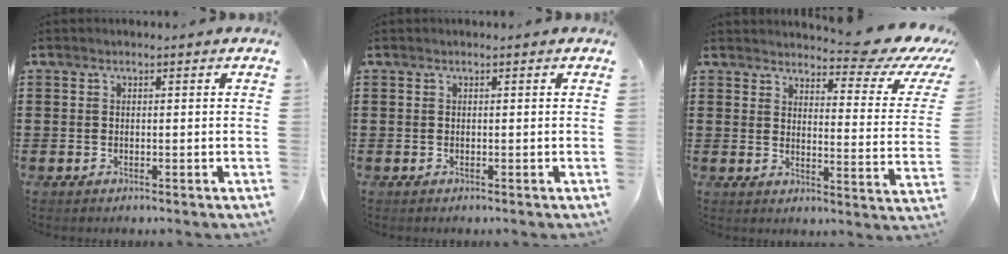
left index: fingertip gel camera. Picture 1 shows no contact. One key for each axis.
{"total": 0.0}
{"total": 6.3, "fx": 5.6, "fy": 0.8, "fz": 2.8, "tx": -0.042, "ty": -0.048, "tz": 0.089}